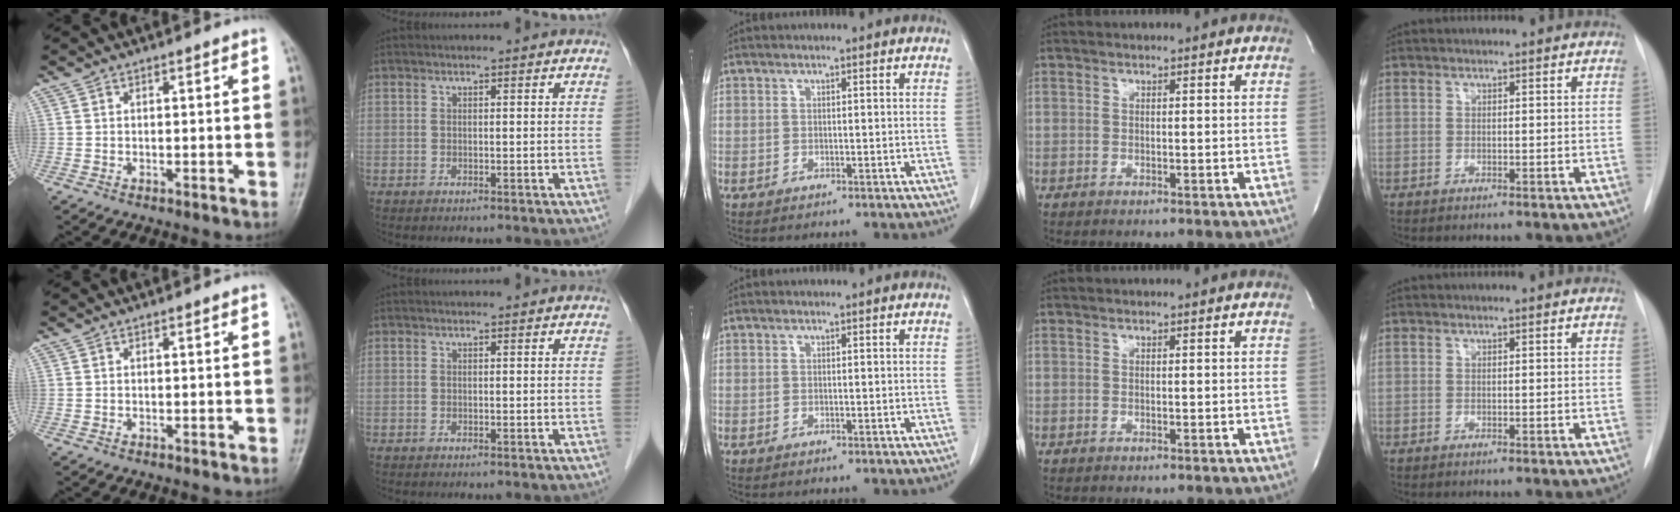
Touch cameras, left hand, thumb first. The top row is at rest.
{}